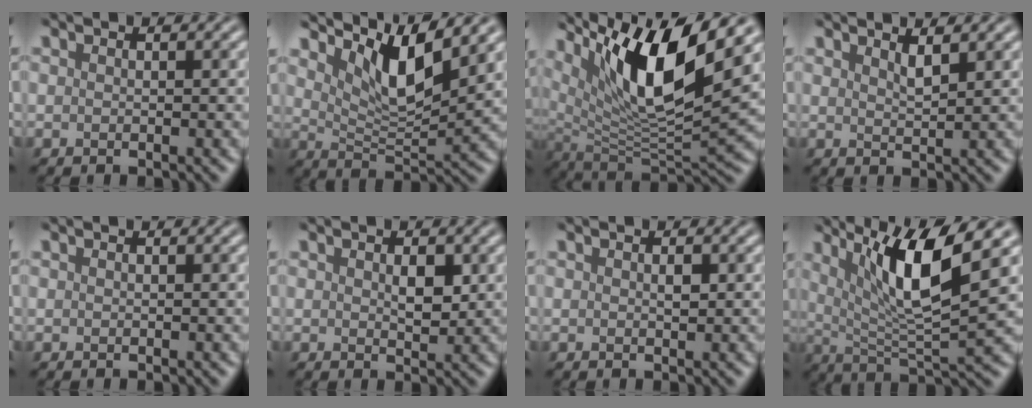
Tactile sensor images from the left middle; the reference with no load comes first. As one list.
[{"total": 5.8, "force": [3.6, 1.5, 4.3], "torque": [-0.082, -0.008, 0.066]}, {"total": 11.5, "force": [5.8, 2.7, 9.5], "torque": [-0.163, -0.006, 0.113]}, {"total": 1.3, "force": [1.1, 0.1, 0.6], "torque": [-0.012, 0.002, 0.020]}, {"total": 0.0}, {"total": 1.8, "force": [0.4, 1.0, 1.5], "torque": [-0.023, 0.000, 0.008]}, {"total": 0.7, "force": [0.2, 0.3, 0.6], "torque": [-0.009, 0.003, 0.003]}, {"total": 8.7, "force": [3.4, 1.7, 7.8], "torque": [-0.128, -0.006, 0.063]}]